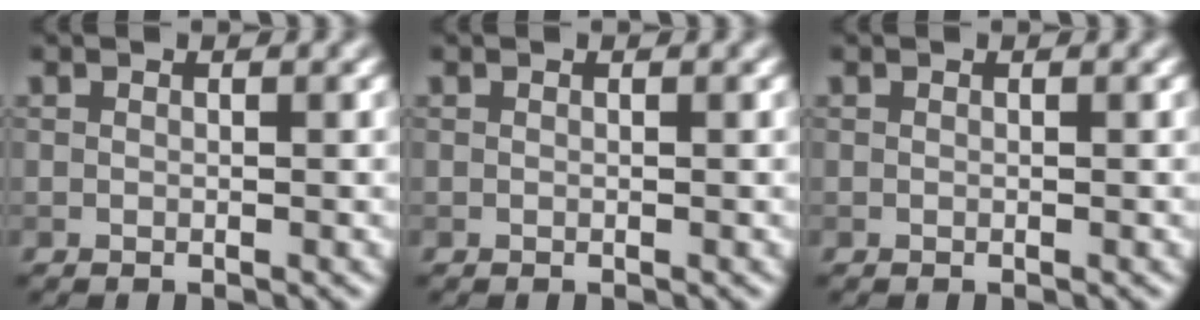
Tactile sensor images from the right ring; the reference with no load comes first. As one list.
[{"total": 0.0}, {"total": 0.0}]